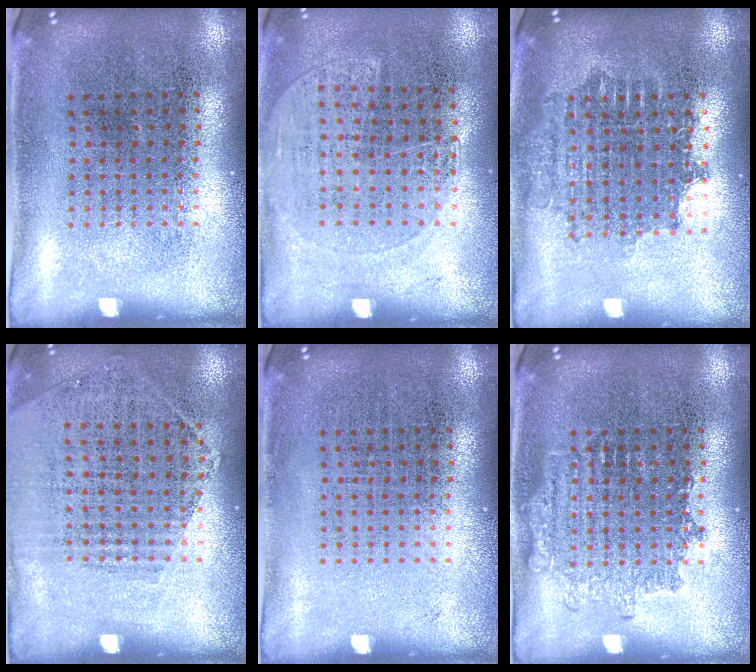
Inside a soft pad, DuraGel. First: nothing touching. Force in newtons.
{"total": 1.2, "press": 1.0, "slide": 0.7}
{"total": 1.7, "press": 1.4, "slide": 1.0}
{"total": 1.1, "press": 1.0, "slide": 0.6}
{"total": 0.0}
{"total": 1.7, "press": 1.6, "slide": 0.3}